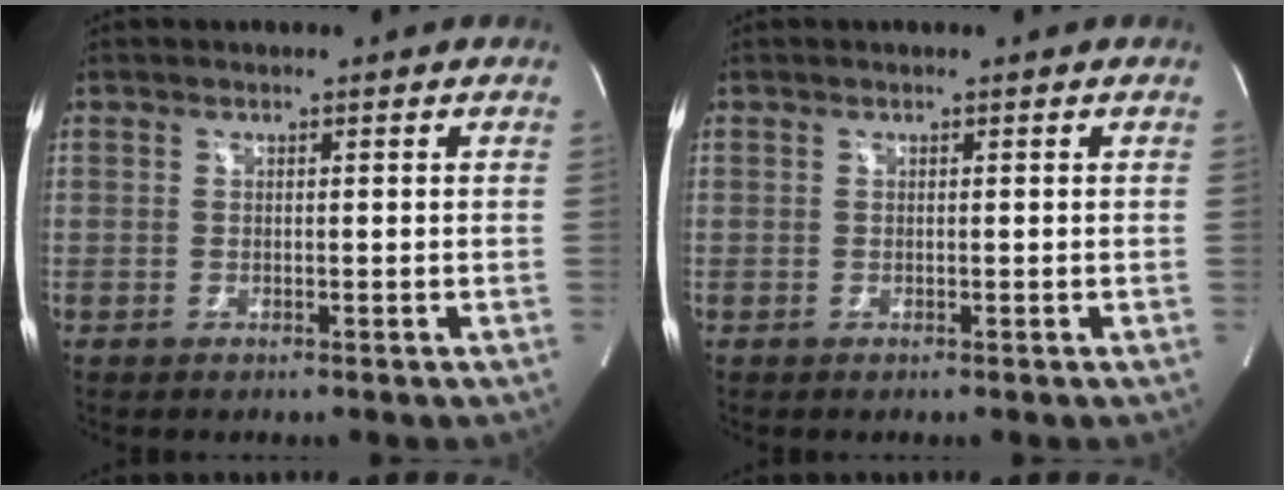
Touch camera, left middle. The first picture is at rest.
{"total": 0.0}